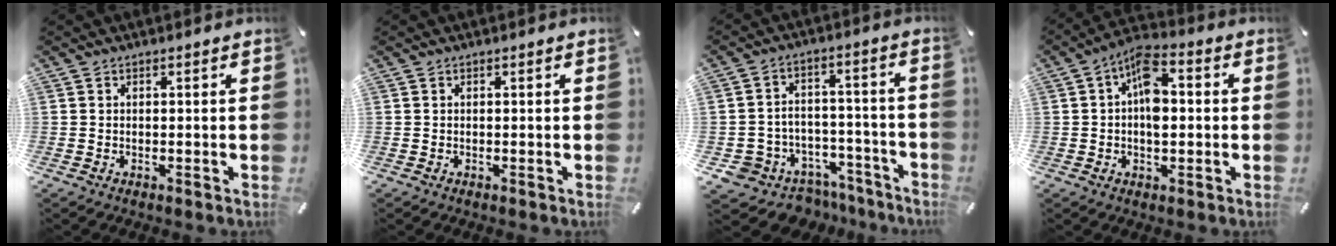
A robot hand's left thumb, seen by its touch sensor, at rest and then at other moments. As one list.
[{"total": 0.0}, {"total": 7.8, "force": [-4.7, 6.2, 0.8], "torque": [-0.011, 0.024, -0.075]}, {"total": 8.7, "force": [0.3, 5.2, 7.0], "torque": [-0.111, 0.005, 0.005]}]